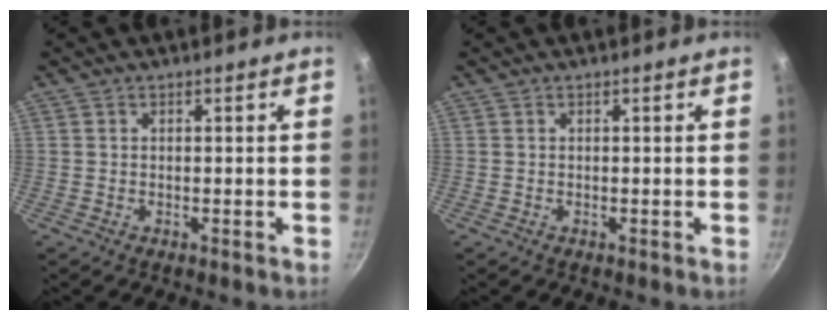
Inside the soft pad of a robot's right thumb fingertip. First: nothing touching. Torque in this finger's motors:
{"motor_torque": [0.00, 0.00, 0.24, 0.29, 0.04]}